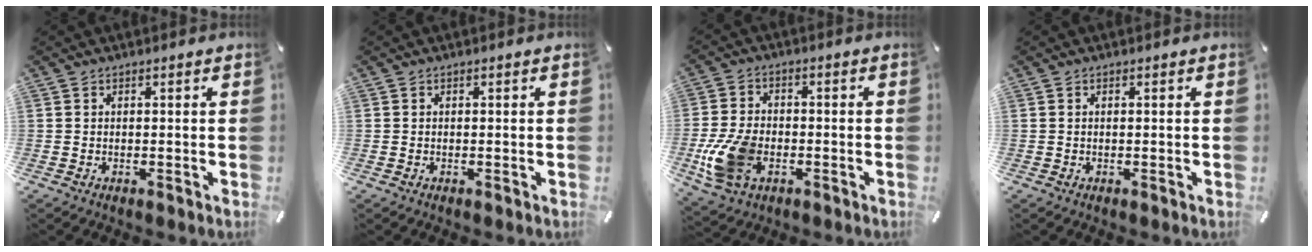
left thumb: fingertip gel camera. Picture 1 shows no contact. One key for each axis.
{"total": 0.0}
{"total": 11.7, "fx": -3.5, "fy": 7.9, "fz": 8.0, "tx": -0.172, "ty": 0.009, "tz": -0.058}
{"total": 0.0}